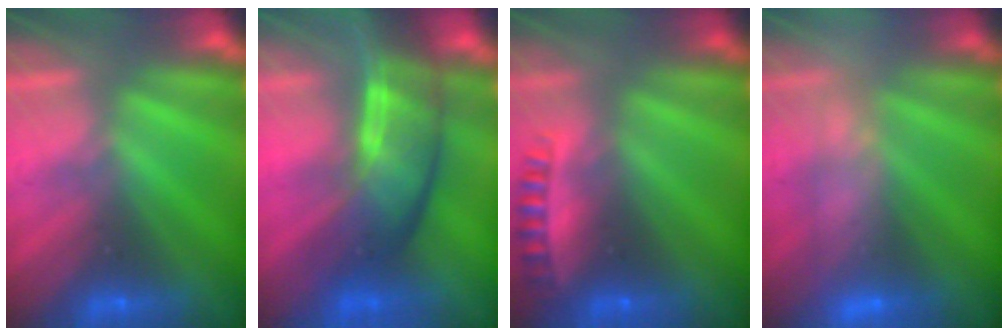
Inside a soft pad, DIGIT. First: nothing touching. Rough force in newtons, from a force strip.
{"total": 9.3}
{"total": 2.6}
{"total": 2.6}